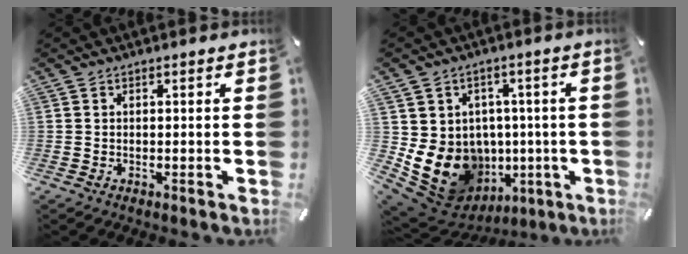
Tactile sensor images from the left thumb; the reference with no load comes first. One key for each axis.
{"total": 13.7, "fx": -2.8, "fy": 12.0, "fz": 6.0, "tx": -0.113, "ty": -0.005, "tz": -0.033}